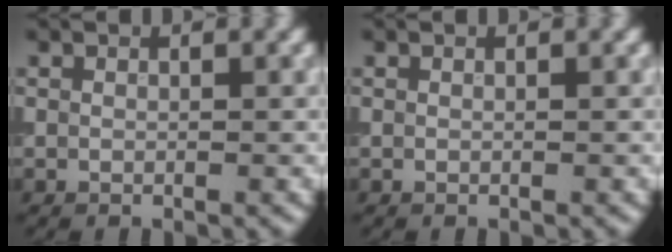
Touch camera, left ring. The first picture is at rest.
{"total": 0.0}